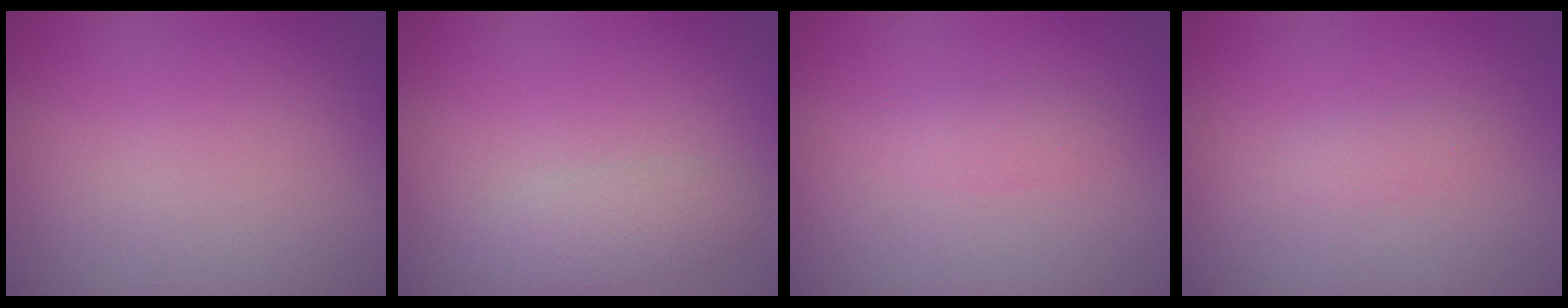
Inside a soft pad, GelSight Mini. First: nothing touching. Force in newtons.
{"total": 1.9, "press": 1.9, "slide": 0.0}
{"total": 1.1, "press": 1.1, "slide": 0.1}
{"total": 0.8, "press": 0.8, "slide": 0.0}